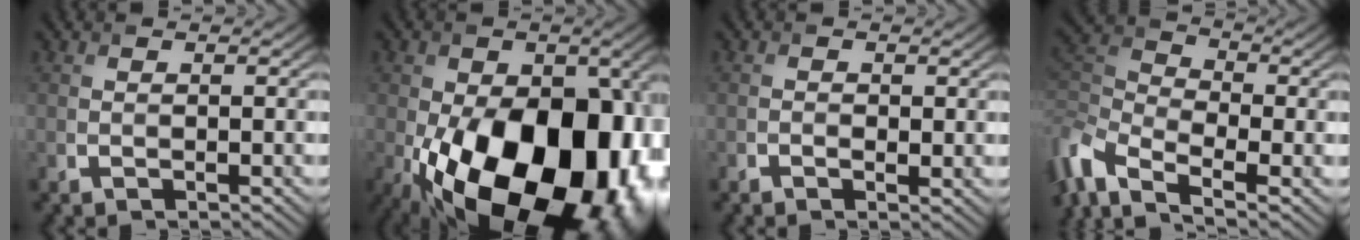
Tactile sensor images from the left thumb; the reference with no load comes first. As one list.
[{"total": 22.0, "force": [-7.2, 13.4, 15.9], "torque": [-0.237, -0.079, -0.058]}, {"total": 1.2, "force": [-0.3, 0.8, 0.8], "torque": [-0.018, -0.005, -0.004]}, {"total": 8.4, "force": [-4.2, 4.3, 6.0], "torque": [-0.149, -0.005, -0.099]}]